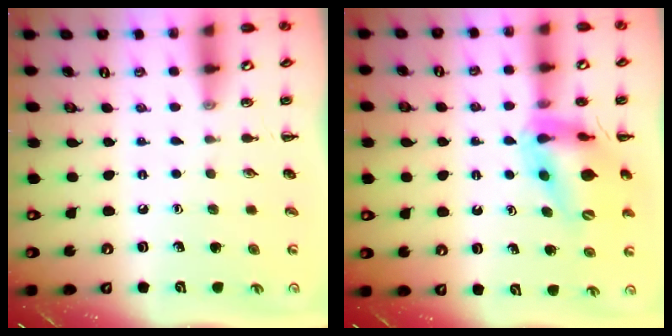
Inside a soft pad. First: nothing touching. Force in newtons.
{"total": 14.3, "press": 13.8, "slide": 4.0}